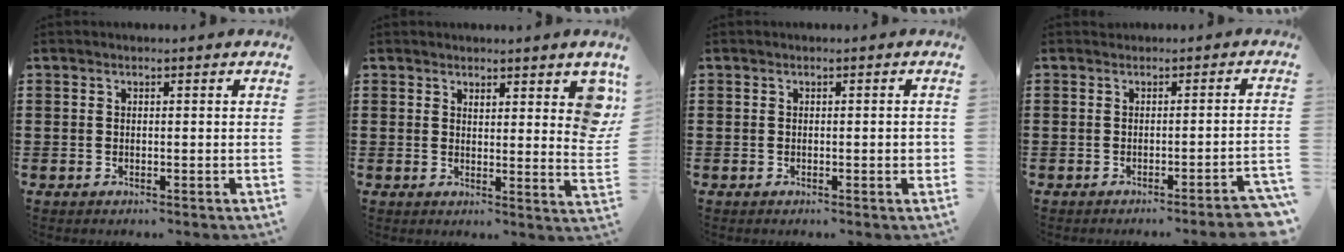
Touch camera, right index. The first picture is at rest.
{"total": 3.9, "force": [2.8, 1.2, 2.5], "torque": [-0.024, -0.008, 0.045]}
{"total": 1.2, "force": [-0.1, 0.2, 1.2], "torque": [-0.020, -0.002, -0.002]}
{"total": 1.9, "force": [-1.6, -0.4, 0.9], "torque": [-0.017, -0.001, -0.031]}